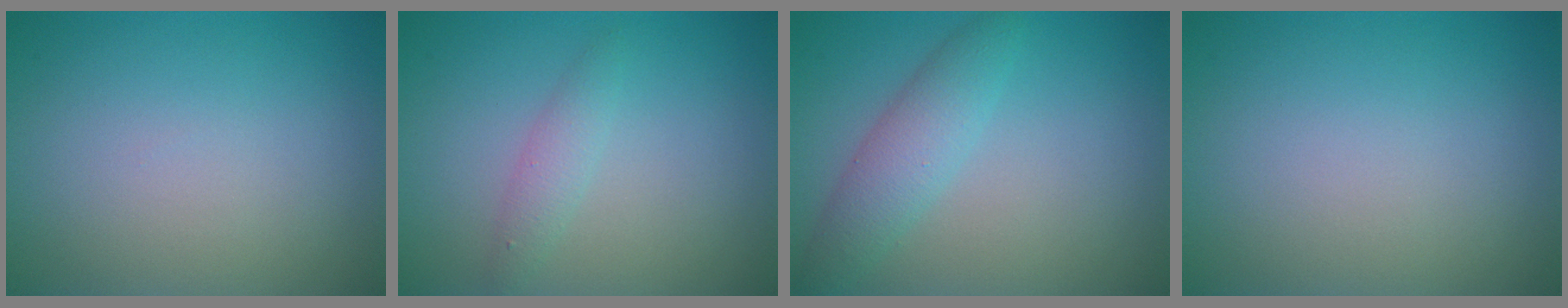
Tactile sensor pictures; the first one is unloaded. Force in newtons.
{"total": 1.6, "press": 1.6, "slide": 0.1}
{"total": 3.3, "press": 3.3, "slide": 0.1}
{"total": 0.0}